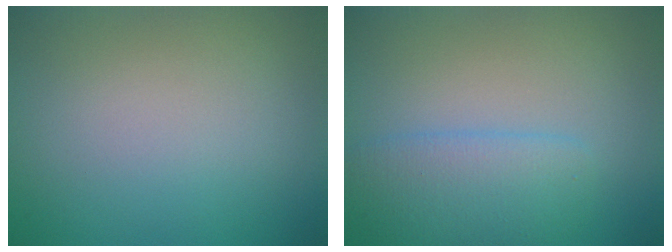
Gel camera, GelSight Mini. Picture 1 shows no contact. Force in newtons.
{"total": 3.4, "press": 3.4, "slide": 0.1}